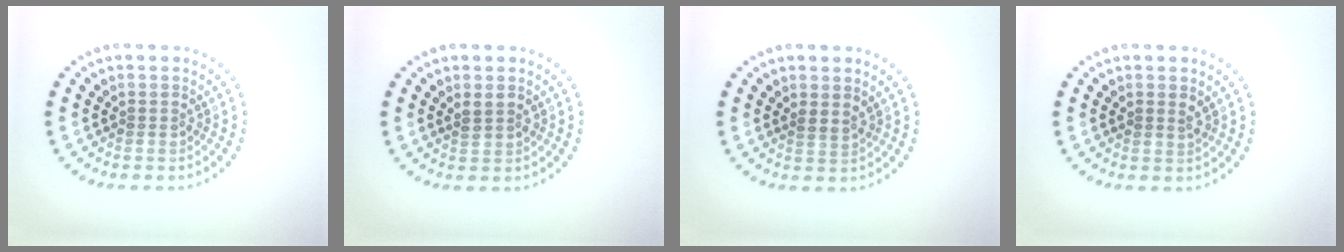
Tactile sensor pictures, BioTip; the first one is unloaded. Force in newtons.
{"total": 1.4, "press": 1.3, "slide": 0.5}
{"total": 0.8, "press": 0.5, "slide": 0.6}
{"total": 0.9, "press": 0.9, "slide": 0.2}